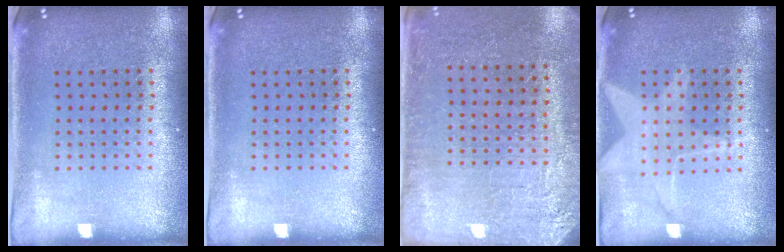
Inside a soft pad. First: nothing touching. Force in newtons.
{"total": 0.0}
{"total": 2.8, "press": 2.7, "slide": 0.6}
{"total": 1.4, "press": 1.3, "slide": 0.4}